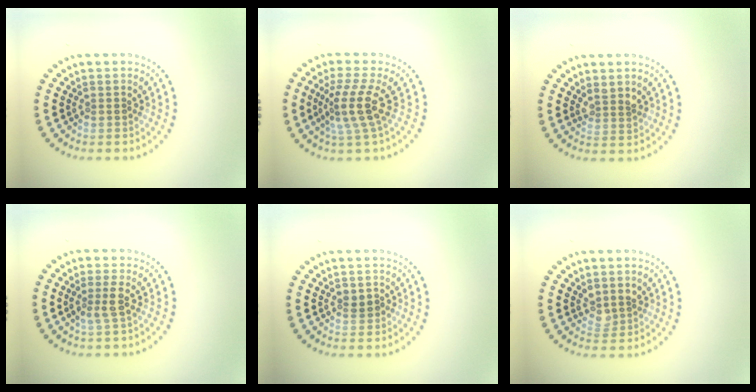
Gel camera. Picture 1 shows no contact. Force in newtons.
{"total": 3.8, "press": 2.8, "slide": 2.5}
{"total": 1.5, "press": 1.3, "slide": 0.8}
{"total": 1.8, "press": 1.5, "slide": 1.0}
{"total": 1.2, "press": 1.2, "slide": 0.3}
{"total": 1.7, "press": 1.3, "slide": 1.1}